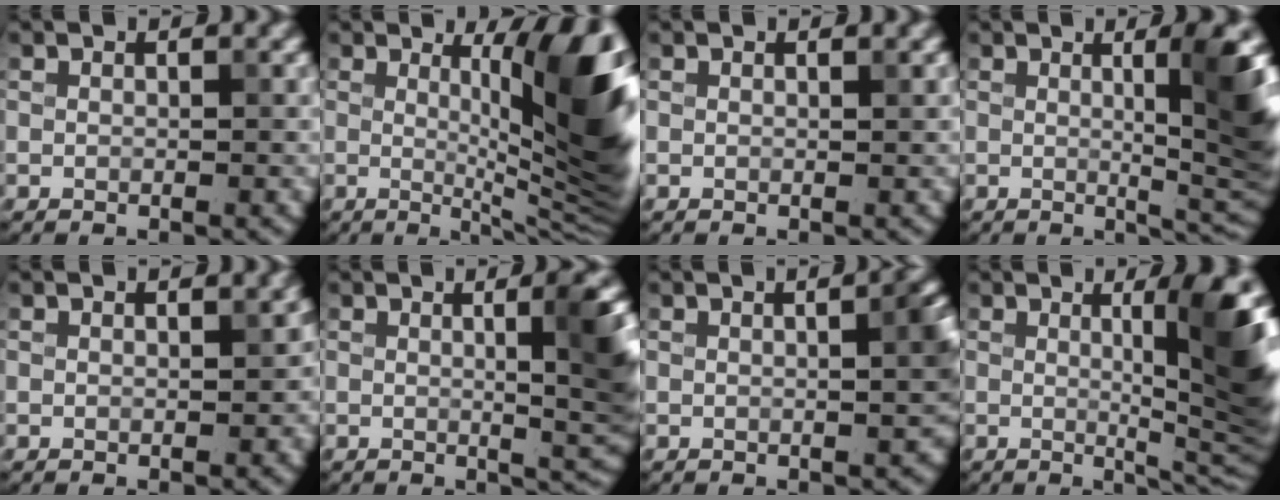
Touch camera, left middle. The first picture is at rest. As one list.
[{"total": 11.8, "force": [1.6, 2.8, 11.3], "torque": [-0.112, -0.004, 0.026]}, {"total": 0.7, "force": [0.4, 0.3, 0.5], "torque": [0.001, 0.003, 0.003]}, {"total": 7.1, "force": [0.9, 1.4, 6.9], "torque": [-0.080, -0.003, 0.021]}, {"total": 1.3, "force": [0.3, 0.6, 1.1], "torque": [-0.007, 0.006, 0.012]}, {"total": 5.3, "force": [0.6, 1.0, 5.2], "torque": [-0.057, 0.006, 0.011]}, {"total": 3.8, "force": [0.2, 1.3, 3.6], "torque": [-0.022, 0.016, 0.006]}, {"total": 9.7, "force": [1.6, 2.1, 9.3], "torque": [-0.109, 0.003, 0.032]}]